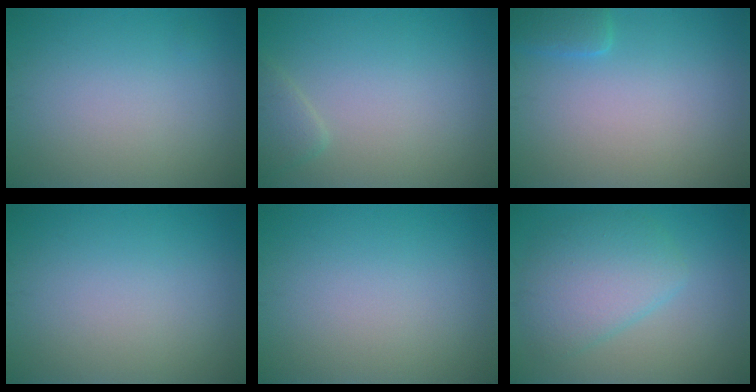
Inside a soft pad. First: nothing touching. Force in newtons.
{"total": 1.5, "press": 1.5, "slide": 0.1}
{"total": 1.7, "press": 1.7, "slide": 0.1}
{"total": 0.0}
{"total": 0.0}
{"total": 4.8, "press": 4.8, "slide": 0.3}